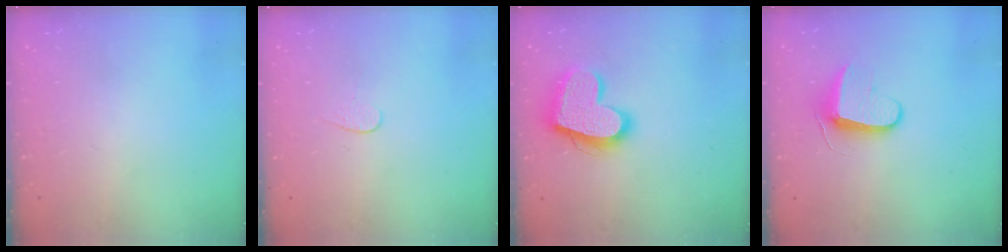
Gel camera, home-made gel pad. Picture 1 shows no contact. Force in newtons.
{"total": 3.4, "press": 3.4, "slide": 0.4}
{"total": 19.3, "press": 19.2, "slide": 1.5}
{"total": 8.7, "press": 8.7, "slide": 0.5}